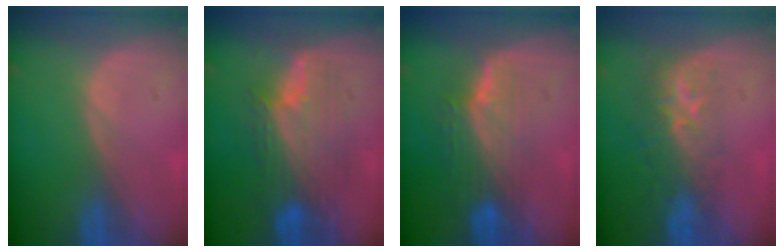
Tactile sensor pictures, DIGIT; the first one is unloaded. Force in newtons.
{"total": 8.4, "press": 8.4, "slide": 0.3}
{"total": 7.6, "press": 6.8, "slide": 3.3}
{"total": 8.7, "press": 7.1, "slide": 5.0}